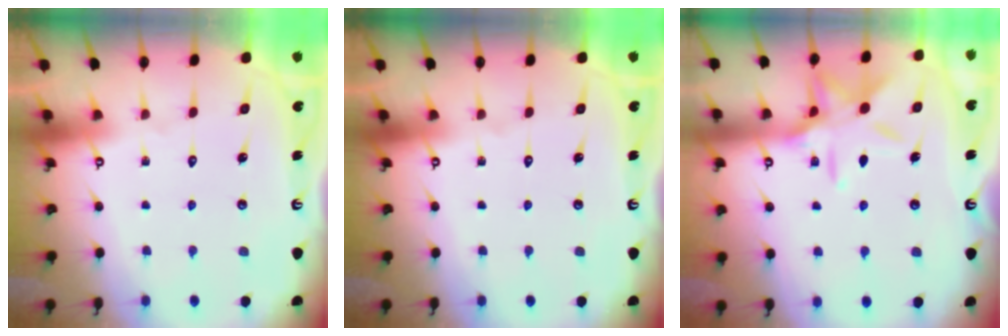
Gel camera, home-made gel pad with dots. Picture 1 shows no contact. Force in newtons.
{"total": 0.0}
{"total": 12.3, "press": 12.2, "slide": 0.8}